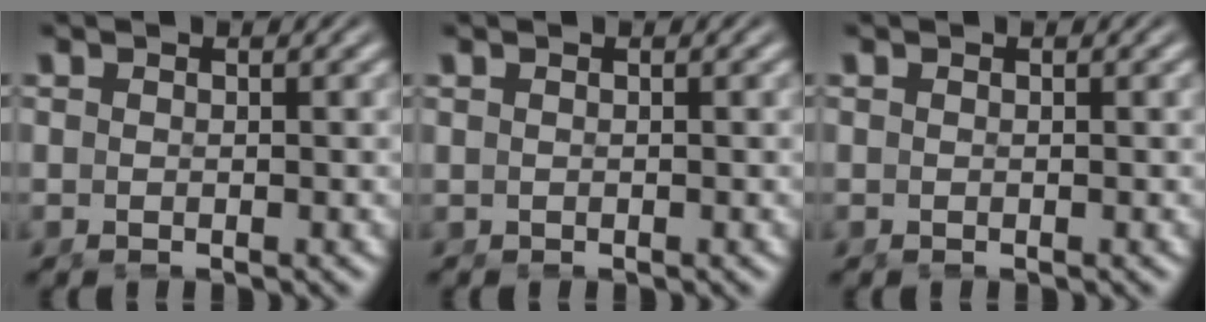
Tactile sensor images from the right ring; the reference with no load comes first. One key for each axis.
{"total": 0.0}
{"total": 0.0}